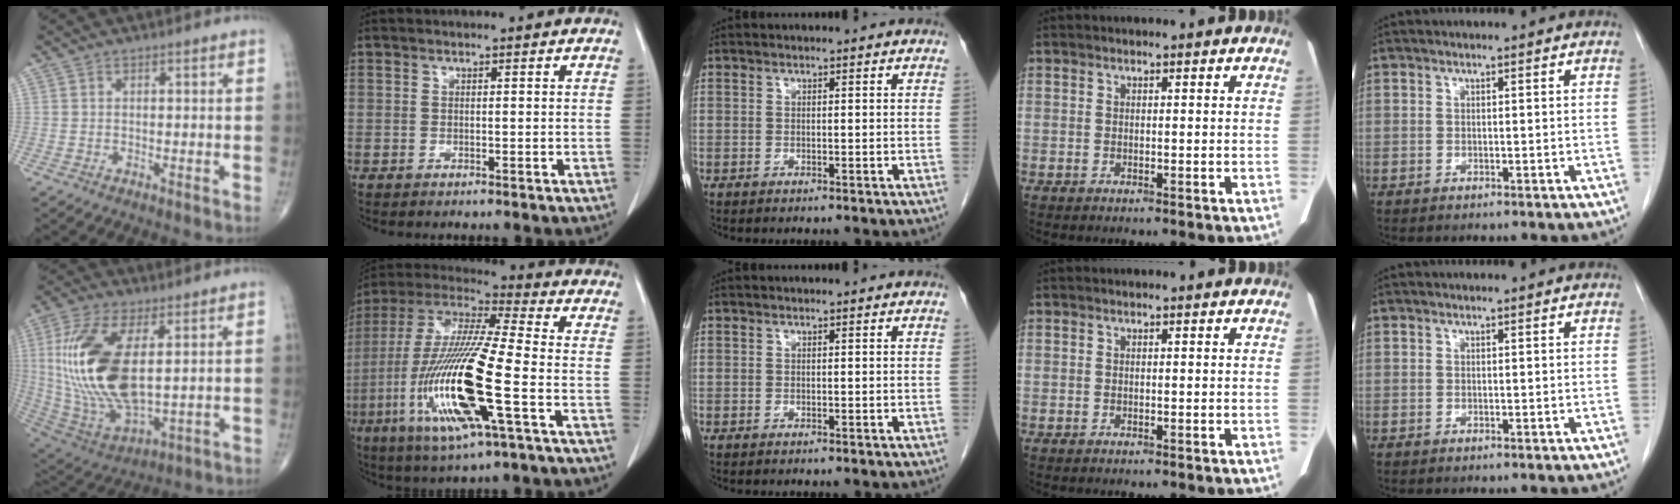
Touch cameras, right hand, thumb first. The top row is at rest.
{"thumb": {"total": 22.1, "force": [3.3, 10.1, 19.4], "torque": [-0.409, -0.023, 0.073]}, "index": {"total": 20.7, "force": [-5.8, 1.8, 19.8], "torque": [-0.432, -0.028, -0.113]}}